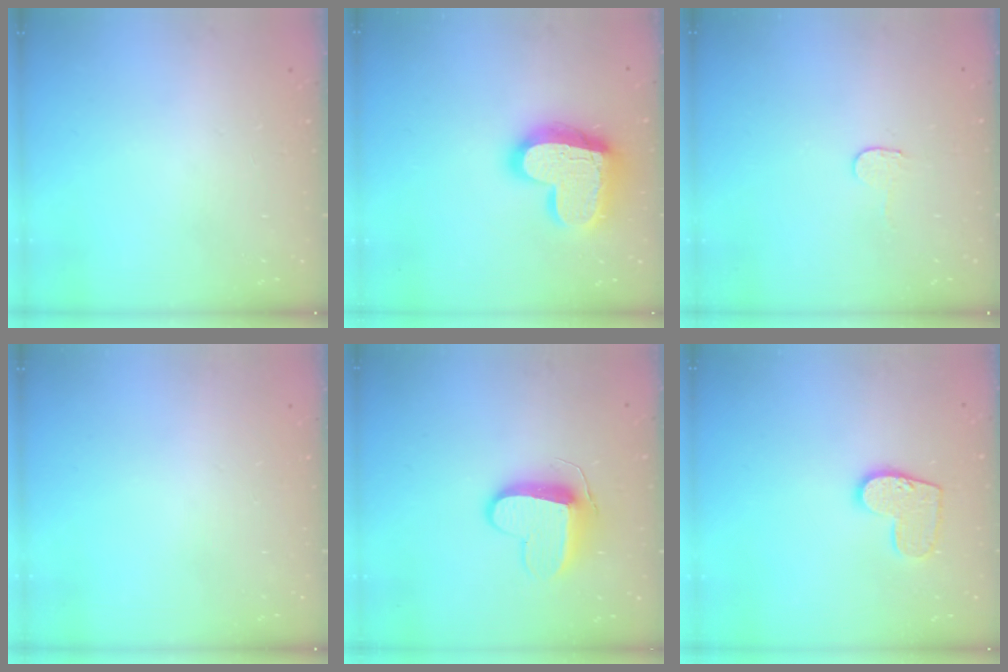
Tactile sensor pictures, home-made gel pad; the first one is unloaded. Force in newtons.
{"total": 20.2, "press": 20.1, "slide": 1.7}
{"total": 2.3, "press": 2.3, "slide": 0.2}
{"total": 0.0}
{"total": 10.3, "press": 10.2, "slide": 0.5}
{"total": 10.2, "press": 10.2, "slide": 0.2}